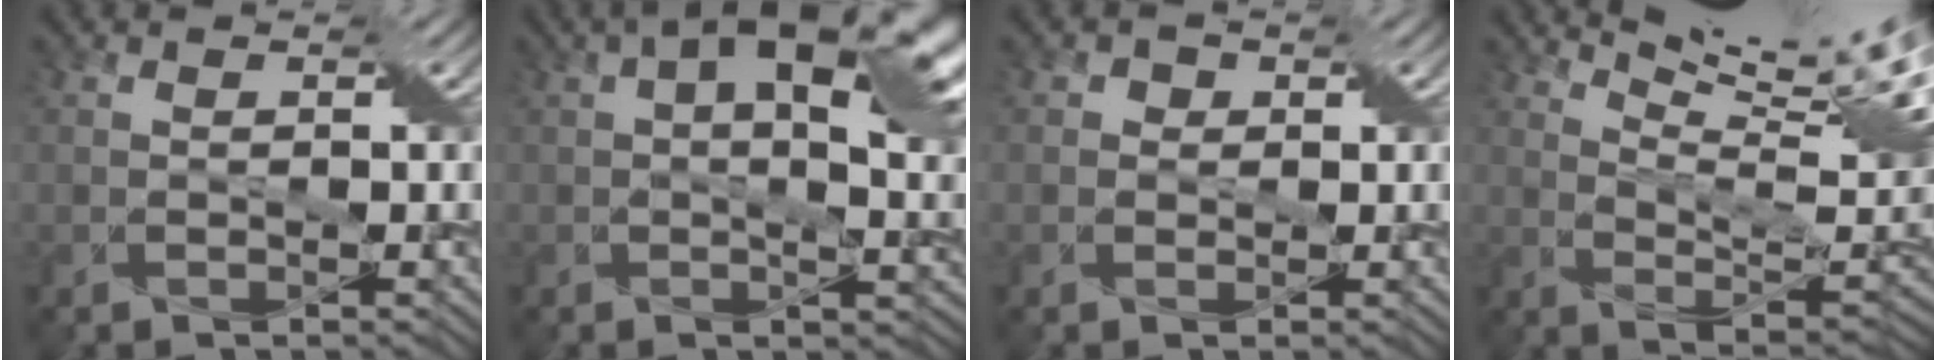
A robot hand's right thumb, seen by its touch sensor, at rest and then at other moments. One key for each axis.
{"total": 14.8, "fx": 5.6, "fy": 7.4, "fz": 11.5, "tx": -0.157, "ty": 0.012, "tz": 0.078}
{"total": 1.5, "fx": 0.4, "fy": 1.4, "fz": 0.2, "tx": -0.003, "ty": -0.001, "tz": 0.003}
{"total": 16.1, "fx": 10.4, "fy": 3.7, "fz": 11.8, "tx": -0.190, "ty": 0.006, "tz": 0.154}